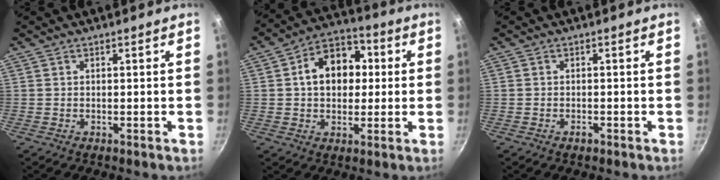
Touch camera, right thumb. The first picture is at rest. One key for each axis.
{"total": 12.5, "fx": 1.7, "fy": 9.2, "fz": 8.2, "tx": -0.083, "ty": 0.022, "tz": 0.011}
{"total": 1.1, "fx": -0.8, "fy": 0.6, "fz": 0.5, "tx": -0.009, "ty": 0.006, "tz": -0.013}